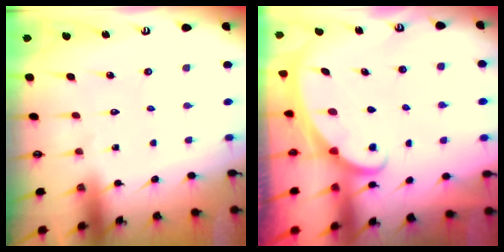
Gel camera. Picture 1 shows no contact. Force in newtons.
{"total": 1.5, "press": 1.5, "slide": 0.1}